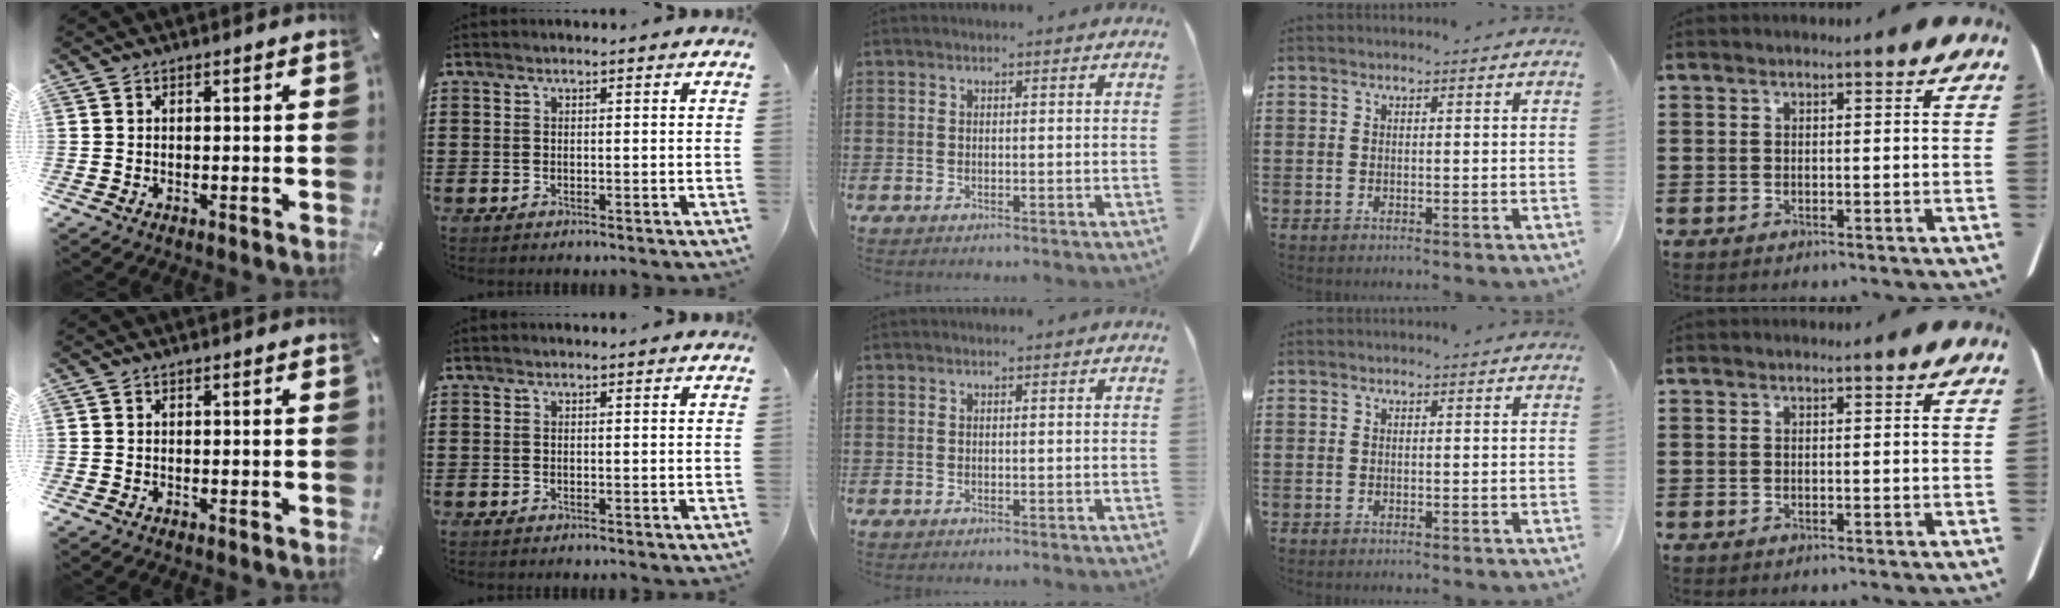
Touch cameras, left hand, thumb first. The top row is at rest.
{}